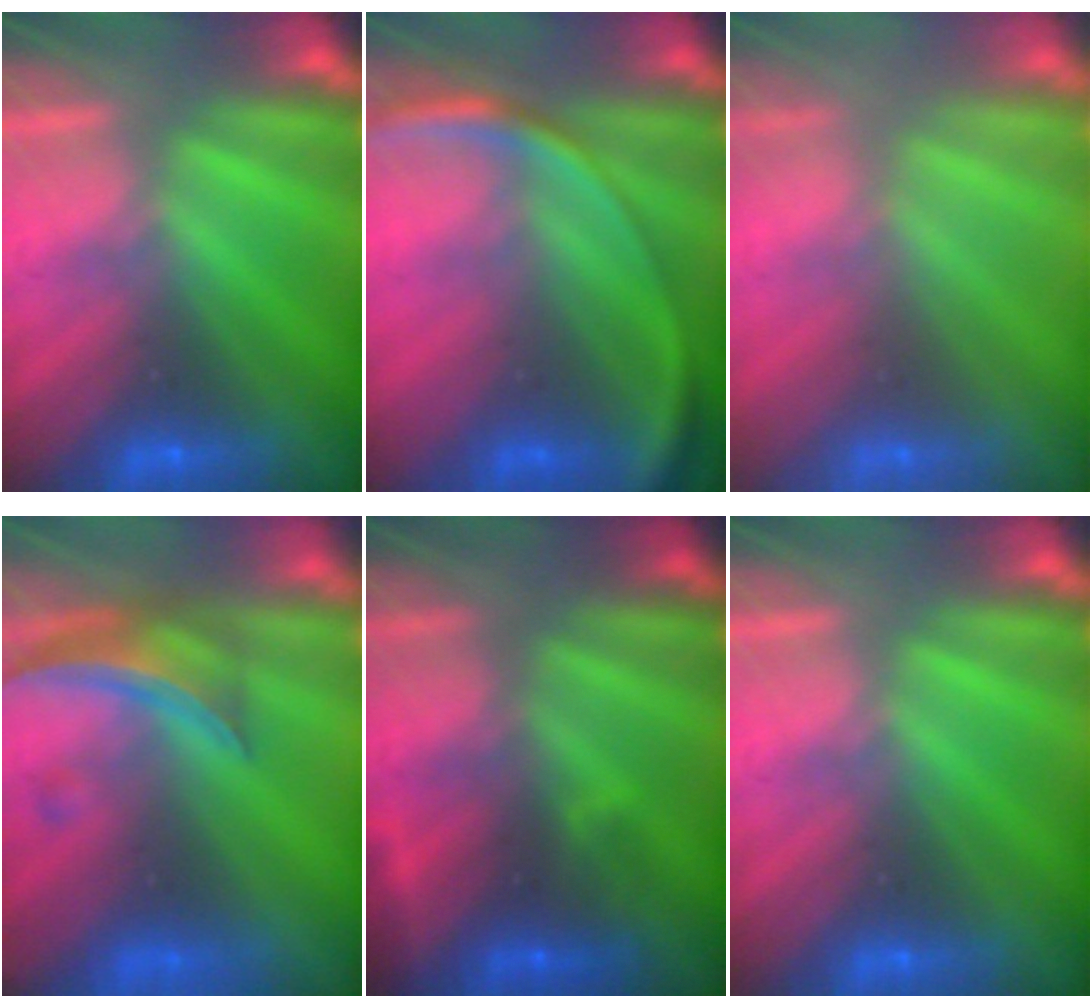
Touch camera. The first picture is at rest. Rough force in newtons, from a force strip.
{"total": 2.7}
{"total": 2.5}
{"total": 12.7}
{"total": 2.7}
{"total": 0.0}